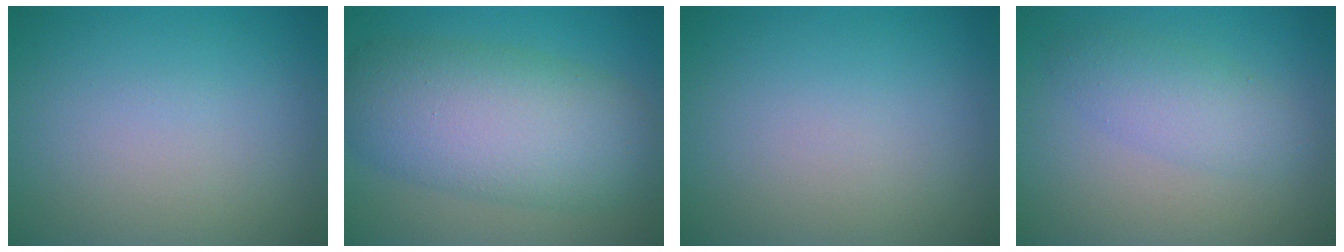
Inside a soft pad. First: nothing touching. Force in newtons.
{"total": 9.7, "press": 9.7, "slide": 0.3}
{"total": 0.0}
{"total": 2.9, "press": 2.9, "slide": 0.1}